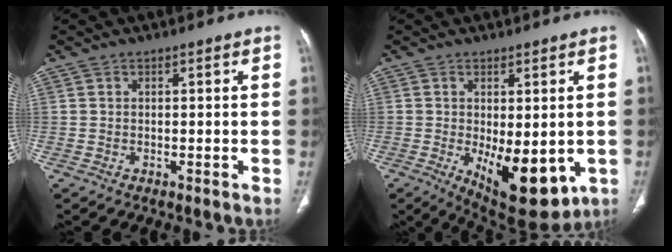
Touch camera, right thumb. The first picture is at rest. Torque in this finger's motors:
{"motor_torque": [-0.58, 0.74, 0.16, -0.02, 0.09]}